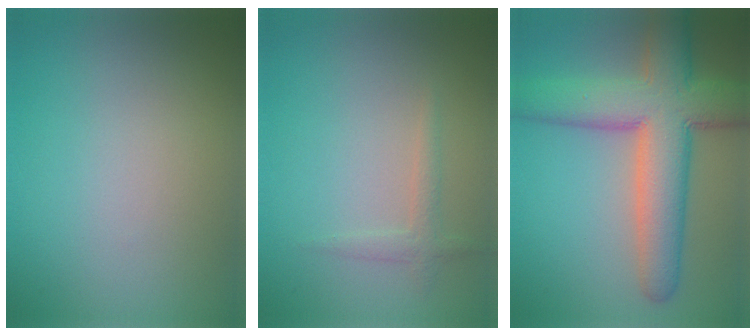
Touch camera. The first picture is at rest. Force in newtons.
{"total": 1.3, "press": 1.3, "slide": 0.1}
{"total": 10.0, "press": 9.9, "slide": 0.5}